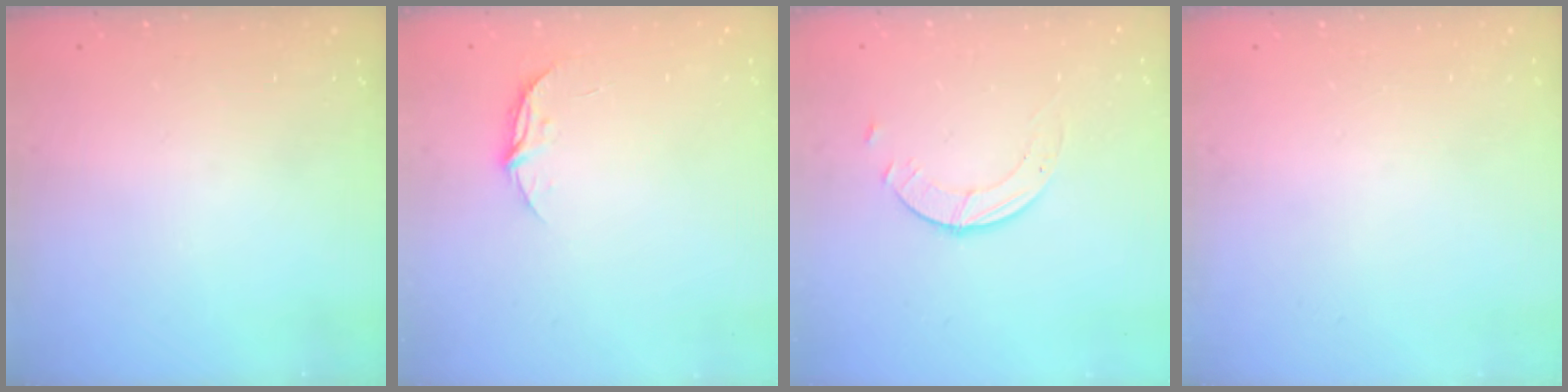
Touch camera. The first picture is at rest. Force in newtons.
{"total": 5.3, "press": 5.3, "slide": 0.5}
{"total": 1.8, "press": 1.8, "slide": 0.2}
{"total": 0.0}